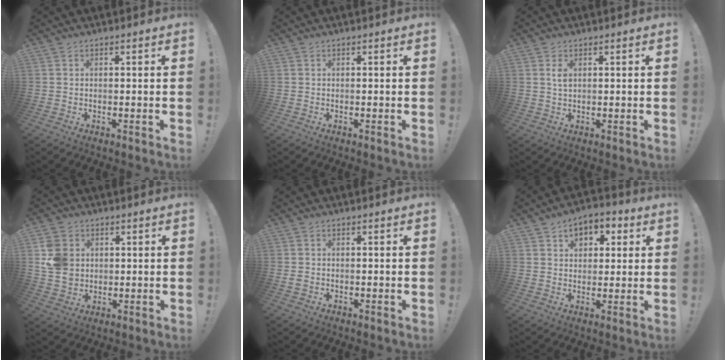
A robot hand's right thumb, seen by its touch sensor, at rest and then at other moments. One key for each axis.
{"total": 0.0}
{"total": 2.3, "fx": 0.8, "fy": 1.2, "fz": 1.8, "tx": -0.023, "ty": -0.003, "tz": 0.009}
{"total": 10.2, "fx": 2.3, "fy": 8.7, "fz": 4.7, "tx": -0.088, "ty": -0.003, "tz": 0.047}
{"total": 1.0, "fx": -0.2, "fy": 0.8, "fz": 0.5, "tx": -0.006, "ty": 0.003, "tz": -0.003}
{"total": 7.3, "fx": 3.1, "fy": 5.6, "fz": 3.6, "tx": -0.045, "ty": -0.008, "tz": 0.057}